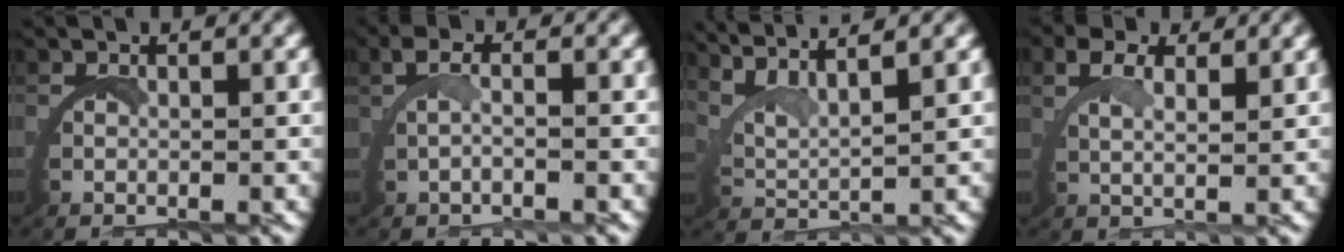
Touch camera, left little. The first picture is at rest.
{"total": 1.7, "force": [0.1, -0.3, 1.7], "torque": [-0.046, 0.003, 0.005]}
{"total": 6.3, "force": [4.8, 2.2, 3.4], "torque": [-0.089, 0.006, 0.077]}
{"total": 3.0, "force": [2.3, -0.1, 1.8], "torque": [-0.045, -0.005, 0.044]}